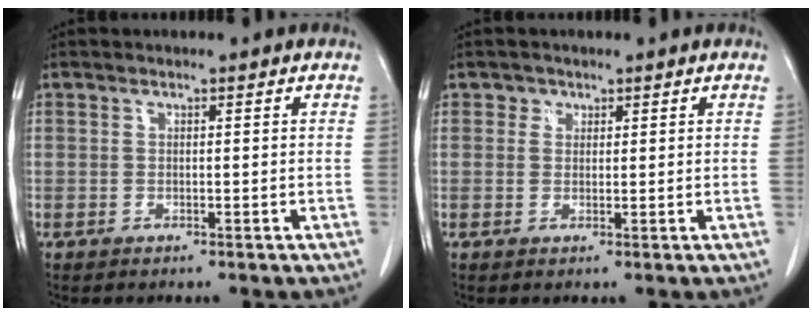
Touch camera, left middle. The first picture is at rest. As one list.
[{"total": 1.2, "force": [0.6, 1.0, 0.1], "torque": [0.010, -0.002, 0.005]}]